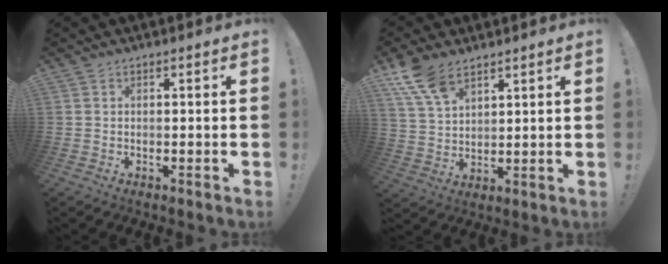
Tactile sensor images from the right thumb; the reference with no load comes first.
{"total": 9.9, "force": [6.9, 4.9, 5.2], "torque": [-0.101, -0.032, 0.135]}